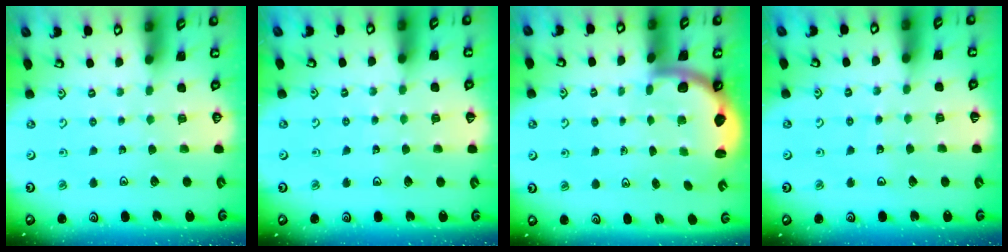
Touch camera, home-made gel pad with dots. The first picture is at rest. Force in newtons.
{"total": 2.9, "press": 2.9, "slide": 0.3}
{"total": 2.2, "press": 2.1, "slide": 0.5}
{"total": 4.4, "press": 4.4, "slide": 0.5}